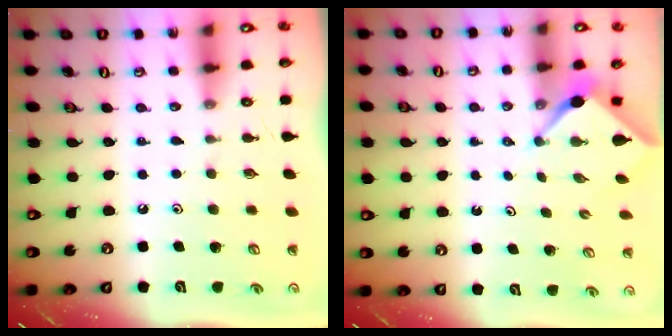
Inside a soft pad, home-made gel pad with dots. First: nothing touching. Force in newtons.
{"total": 2.3, "press": 2.3, "slide": 0.2}